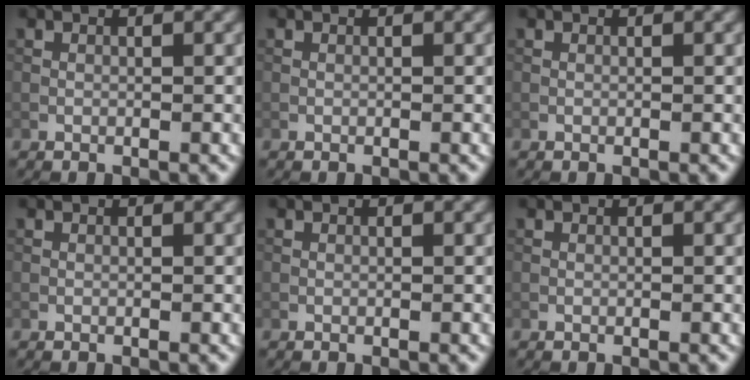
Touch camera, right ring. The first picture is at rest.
{"total": 0.0}
{"total": 0.0}
{"total": 0.0}
{"total": 0.0}
{"total": 0.0}